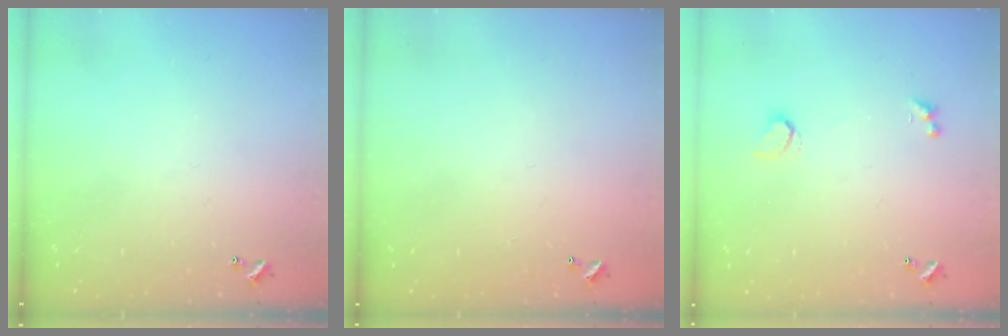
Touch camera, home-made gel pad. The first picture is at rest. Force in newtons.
{"total": 3.0, "press": 3.0, "slide": 0.1}
{"total": 1.3, "press": 1.2, "slide": 0.4}